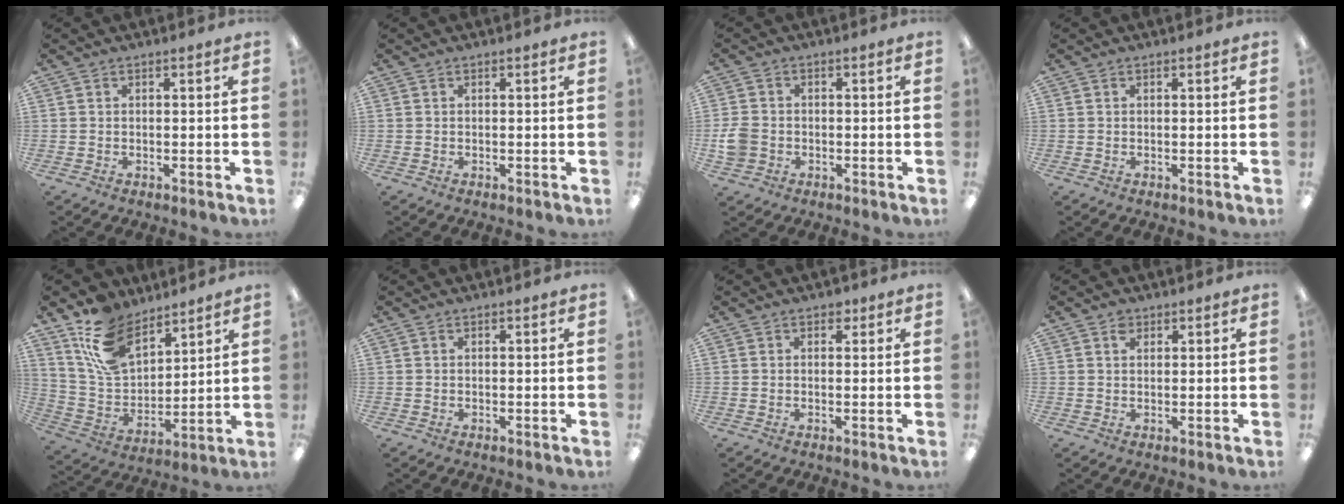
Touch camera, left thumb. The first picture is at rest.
{"total": 0.0}
{"total": 4.9, "force": [-1.2, 4.2, 2.3], "torque": [-0.050, 0.009, -0.021]}
{"total": 0.0}
{"total": 16.3, "force": [10.6, 9.3, 8.2], "torque": [-0.168, -0.040, 0.204]}
{"total": 0.0}
{"total": 1.6, "force": [0.8, 1.2, 0.8], "torque": [0.001, -0.003, 0.011]}
{"total": 1.9, "force": [1.3, 1.2, 0.8], "torque": [-0.010, -0.004, 0.022]}